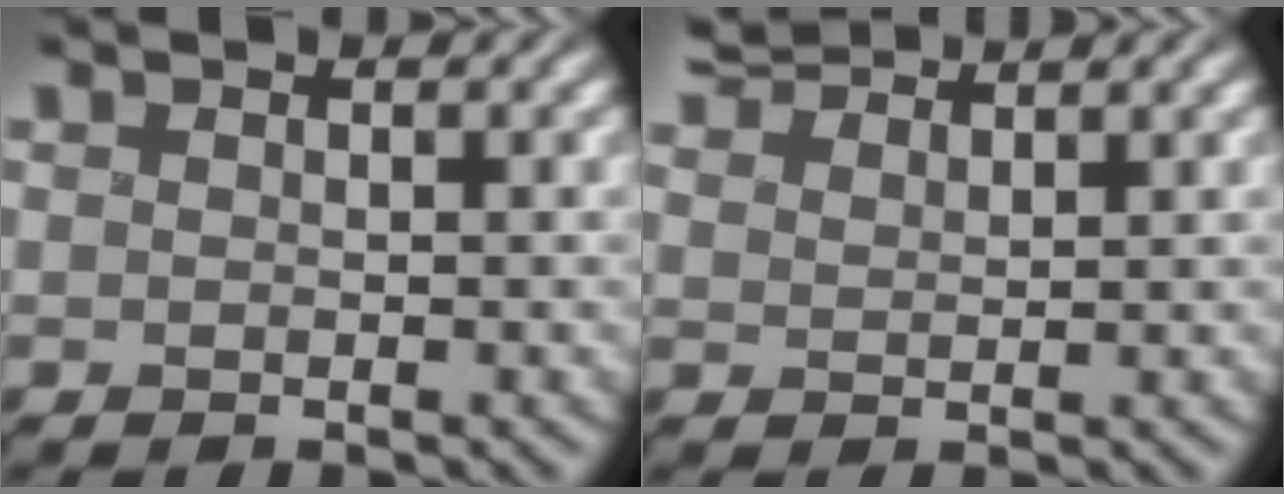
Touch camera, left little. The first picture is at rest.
{"total": 3.9, "force": [3.6, 0.7, 1.2], "torque": [-0.036, 0.020, 0.065]}